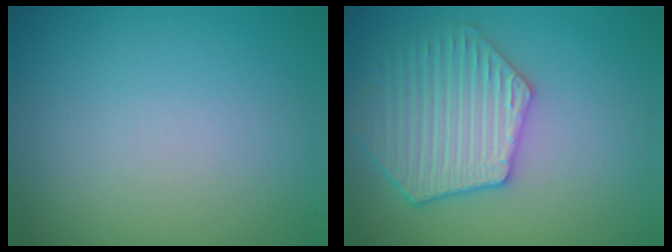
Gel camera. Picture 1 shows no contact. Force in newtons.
{"total": 4.9, "press": 4.6, "slide": 1.7}